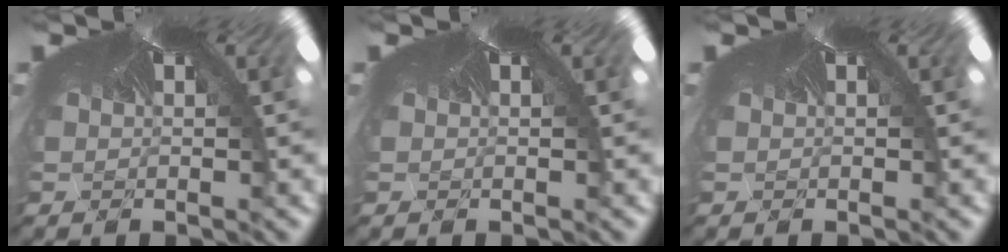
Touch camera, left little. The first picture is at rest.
{"total": 0.0}
{"total": 0.0}